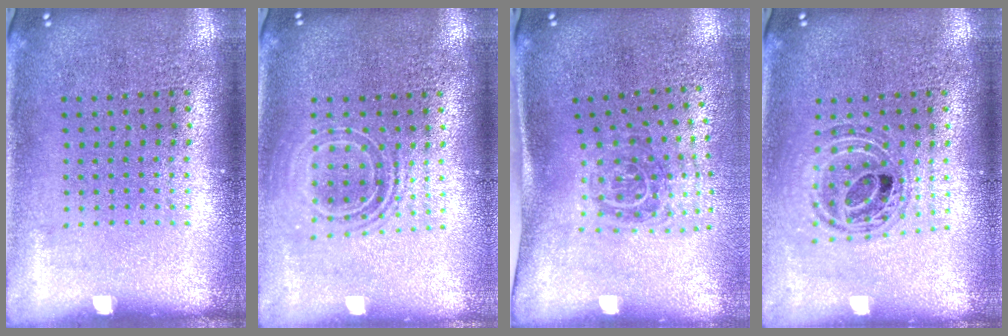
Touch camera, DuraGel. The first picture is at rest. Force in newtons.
{"total": 1.7, "press": 1.3, "slide": 1.1}
{"total": 1.8, "press": 1.2, "slide": 1.4}
{"total": 0.9, "press": 0.9, "slide": 0.2}